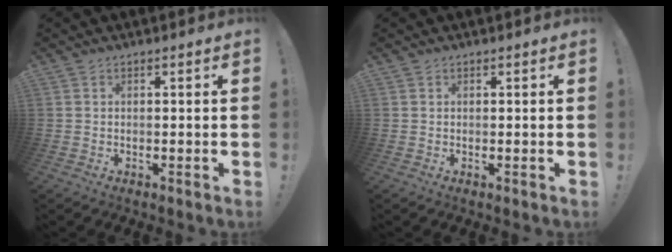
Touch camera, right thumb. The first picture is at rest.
{"total": 0.0}